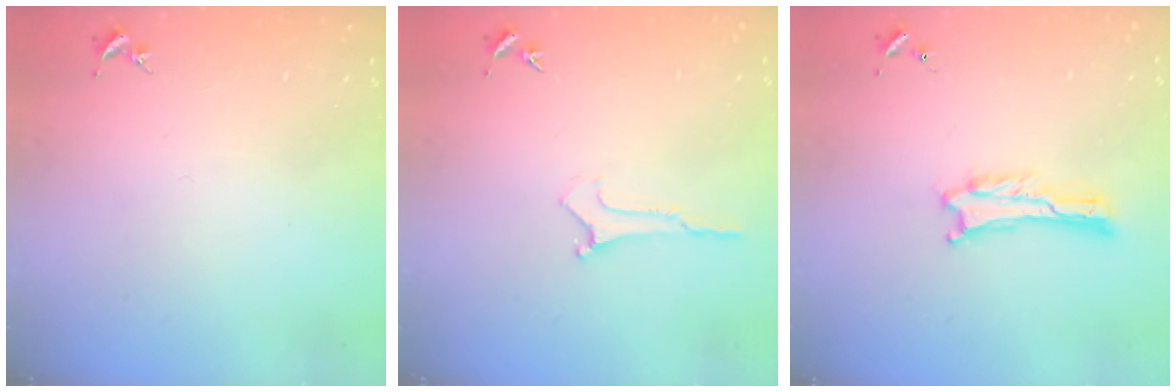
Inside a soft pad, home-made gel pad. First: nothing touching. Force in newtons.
{"total": 0.0}
{"total": 0.6, "press": 0.6, "slide": 0.1}